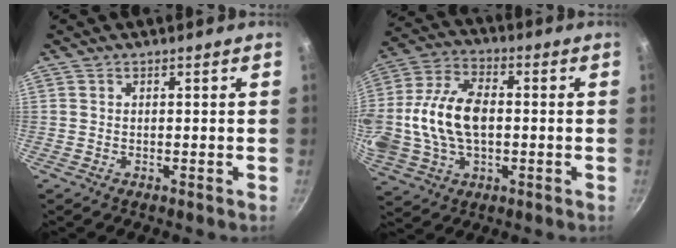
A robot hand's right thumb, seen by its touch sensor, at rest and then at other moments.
{"total": 17.2, "force": [-0.2, 11.0, 13.3], "torque": [-0.258, 0.026, -0.009]}